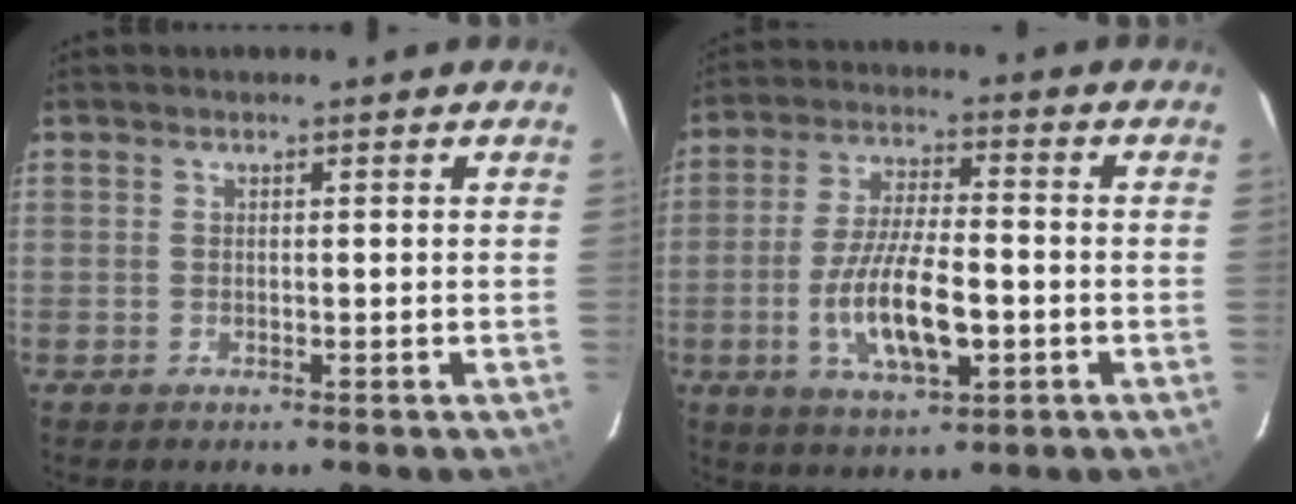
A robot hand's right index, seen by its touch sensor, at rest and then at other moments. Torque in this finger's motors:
{"motor_torque": [0.55, -0.21, 0.74, 0.21]}